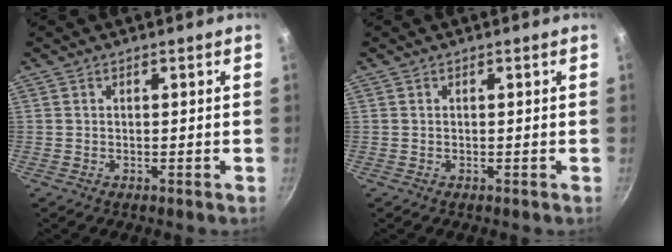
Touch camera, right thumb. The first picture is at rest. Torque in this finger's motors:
{"motor_torque": [-0.02, 0.02, -0.02, 0.01, 0.00]}